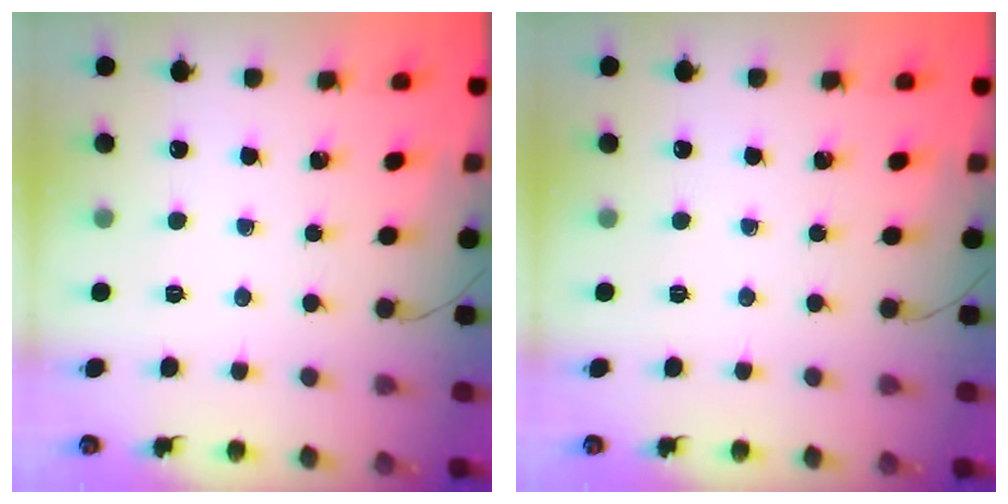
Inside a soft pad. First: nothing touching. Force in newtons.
{"total": 0.0}